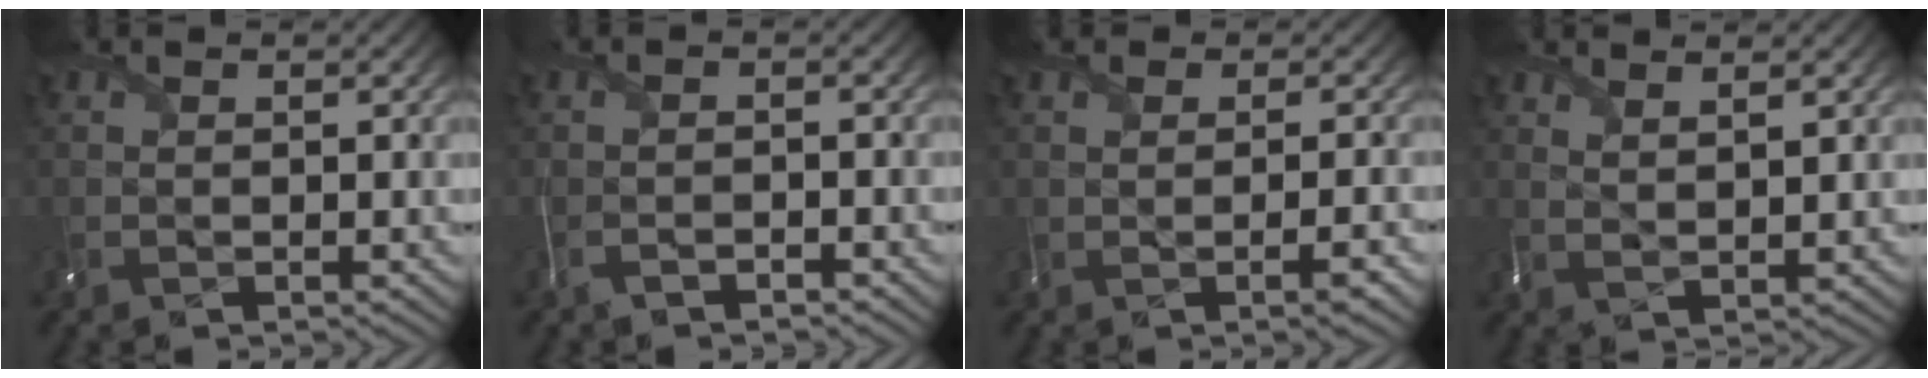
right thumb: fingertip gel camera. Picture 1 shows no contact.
{"total": 2.0, "force": [-2.0, -0.4, 0.0], "torque": [0.003, -0.002, -0.043]}
{"total": 2.2, "force": [-0.2, 0.4, 2.1], "torque": [-0.024, 0.012, -0.022]}
{"total": 2.8, "force": [2.2, 0.5, 1.7], "torque": [-0.015, -0.008, 0.031]}